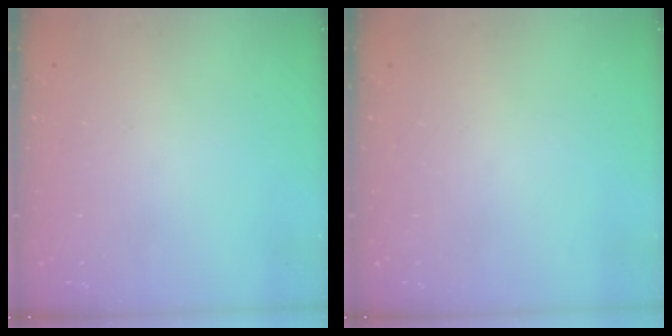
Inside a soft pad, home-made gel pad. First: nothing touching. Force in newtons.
{"total": 0.0}